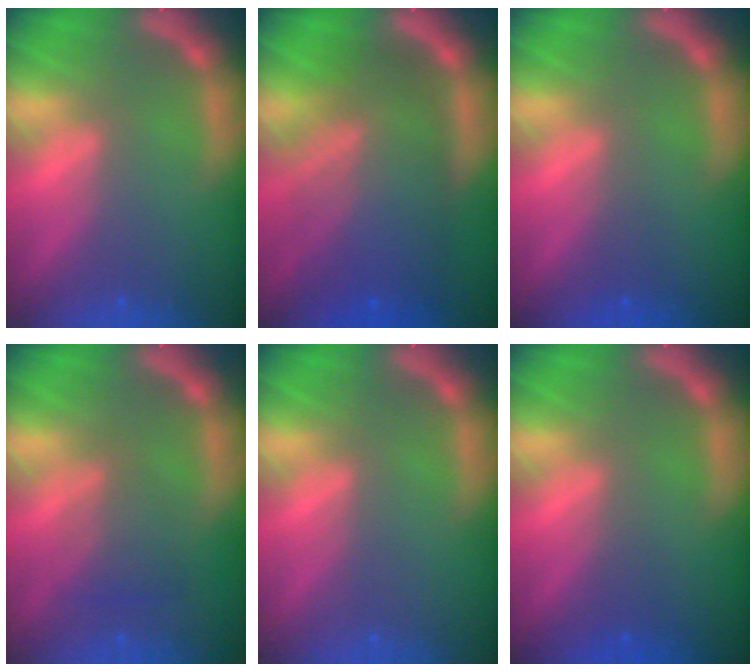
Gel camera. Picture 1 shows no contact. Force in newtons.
{"total": 10.0}
{"total": 1.0}
{"total": 3.0}
{"total": 0.0}
{"total": 1.0}